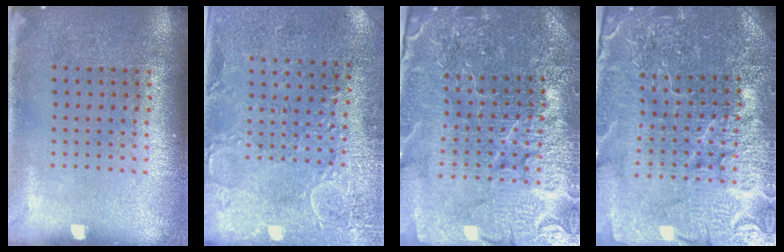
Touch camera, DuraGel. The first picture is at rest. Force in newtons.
{"total": 2.7, "press": 2.4, "slide": 1.2}
{"total": 5.6, "press": 5.1, "slide": 2.3}
{"total": 5.5, "press": 5.1, "slide": 2.1}